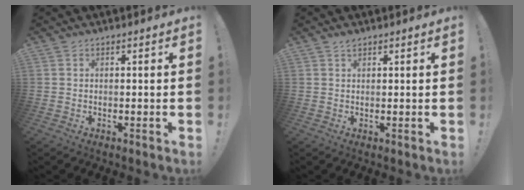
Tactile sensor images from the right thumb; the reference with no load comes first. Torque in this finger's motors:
{"motor_torque": [-0.30, 0.12, -0.06, -0.27, 0.06]}